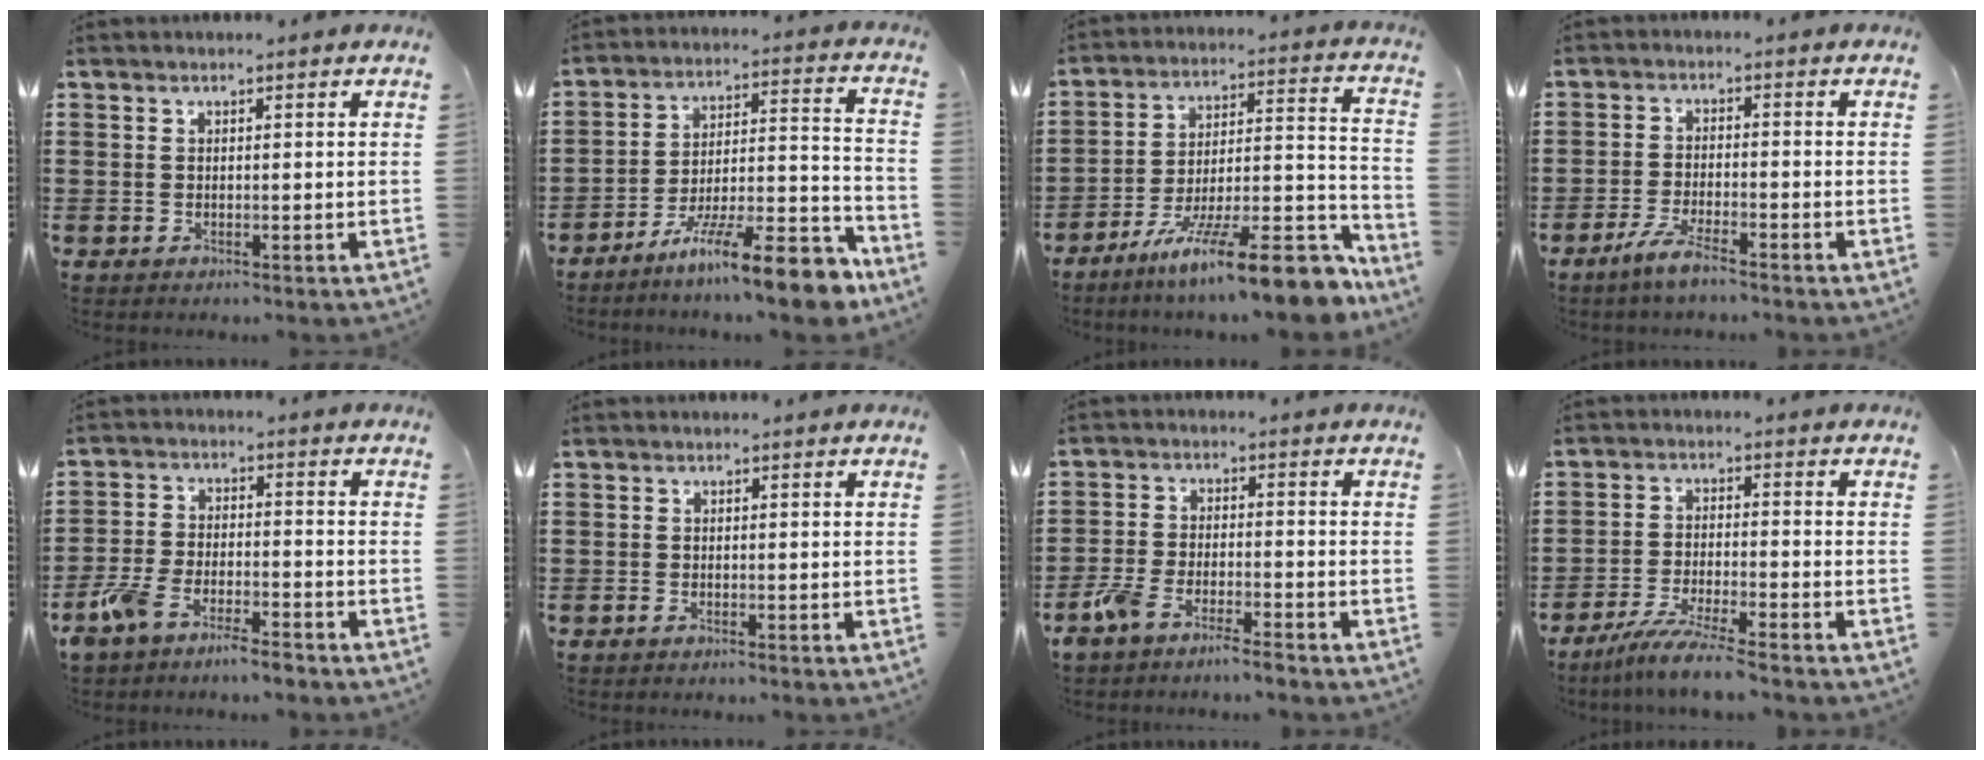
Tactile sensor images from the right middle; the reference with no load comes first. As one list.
[{"total": 13.8, "force": [-10.5, 1.5, 8.8], "torque": [-0.130, 0.034, -0.185]}, {"total": 15.5, "force": [-11.3, 1.6, 10.4], "torque": [-0.152, 0.034, -0.190]}, {"total": 4.2, "force": [-3.2, 0.2, 2.7], "torque": [-0.066, -0.009, -0.063]}, {"total": 6.0, "force": [-5.2, 1.2, 2.8], "torque": [-0.081, -0.004, -0.108]}, {"total": 0.5, "force": [-0.4, 0.1, 0.3], "torque": [-0.008, -0.003, -0.007]}, {"total": 4.7, "force": [-4.1, 0.6, 2.2], "torque": [-0.073, -0.009, -0.089]}, {"total": 5.7, "force": [-4.9, -0.5, 2.8], "torque": [-0.064, -0.021, -0.095]}]